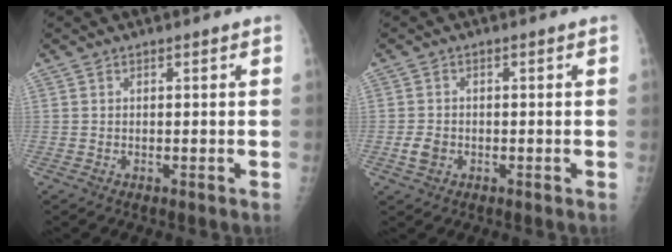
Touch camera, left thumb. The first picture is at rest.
{"total": 2.8, "force": [-0.8, 2.2, 1.5], "torque": [-0.025, 0.002, -0.013]}